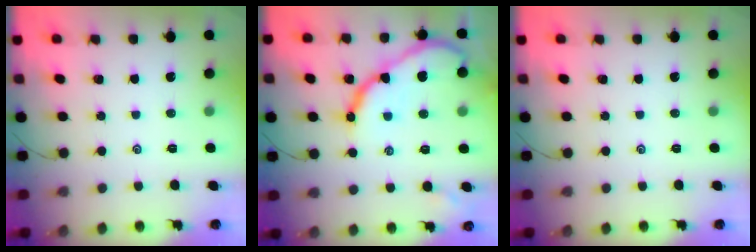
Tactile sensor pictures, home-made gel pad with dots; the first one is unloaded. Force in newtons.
{"total": 13.1, "press": 13.1, "slide": 0.7}
{"total": 0.0}